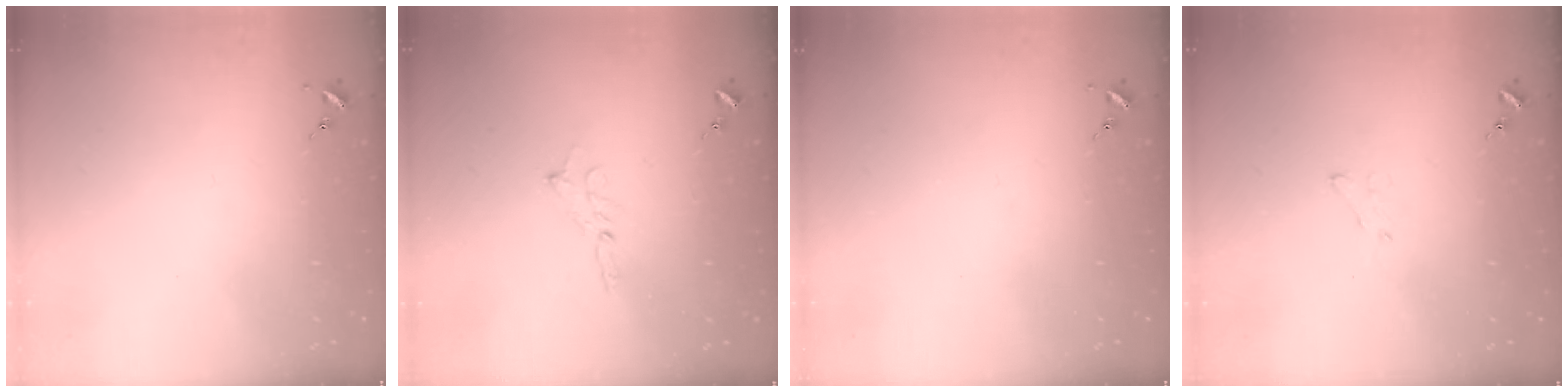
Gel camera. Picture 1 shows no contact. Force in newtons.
{"total": 2.3, "press": 2.3, "slide": 0.2}
{"total": 0.0}
{"total": 3.6, "press": 3.6, "slide": 0.4}